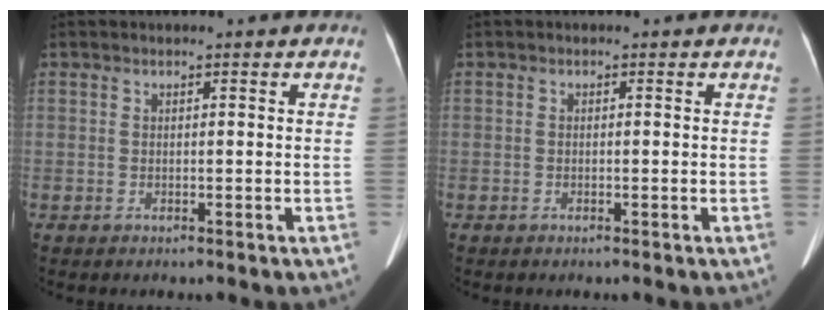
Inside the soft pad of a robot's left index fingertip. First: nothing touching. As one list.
[{"total": 0.0}]